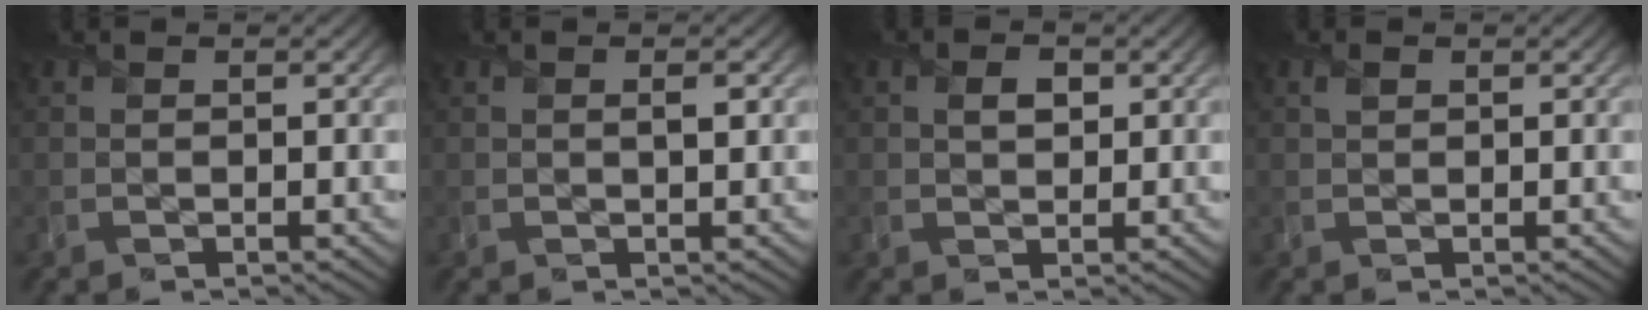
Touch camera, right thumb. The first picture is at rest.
{"total": 0.9, "force": [0.2, 0.2, 0.8], "torque": [-0.010, -0.001, 0.003]}
{"total": 2.0, "force": [0.6, 1.4, 1.2], "torque": [-0.023, -0.002, 0.010]}
{"total": 0.7, "force": [0.4, 0.5, 0.2], "torque": [-0.008, -0.002, 0.008]}